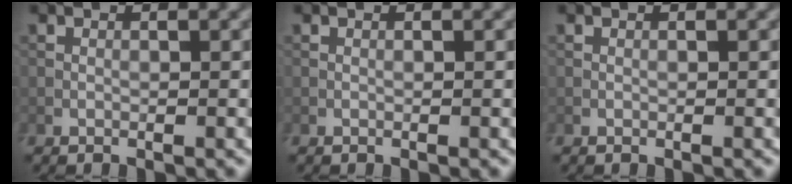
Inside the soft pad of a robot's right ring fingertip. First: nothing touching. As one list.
[{"total": 0.0}, {"total": 0.0}]